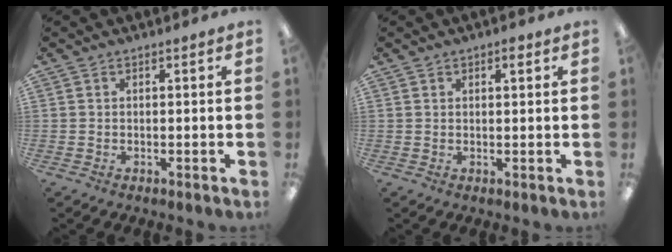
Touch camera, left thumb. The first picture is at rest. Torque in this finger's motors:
{"motor_torque": [-0.17, 0.04, -0.05, -0.12, -0.01]}